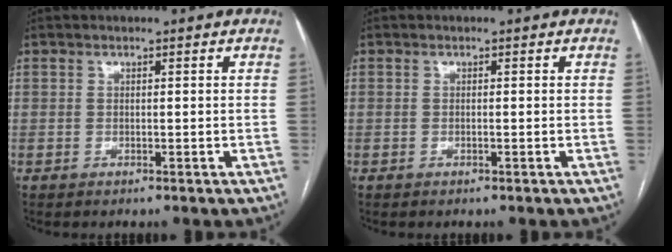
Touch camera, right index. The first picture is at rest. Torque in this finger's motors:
{"motor_torque": [-0.08, 0.01, 0.00, 0.01]}